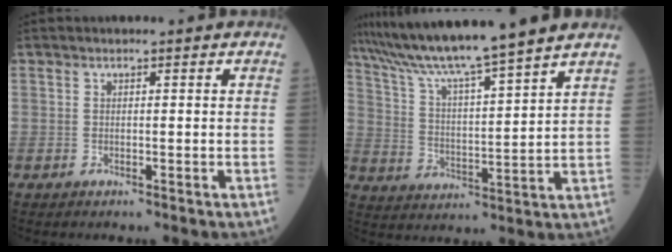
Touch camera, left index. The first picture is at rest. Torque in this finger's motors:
{"motor_torque": [0.36, -0.72, 1.00, 0.21]}